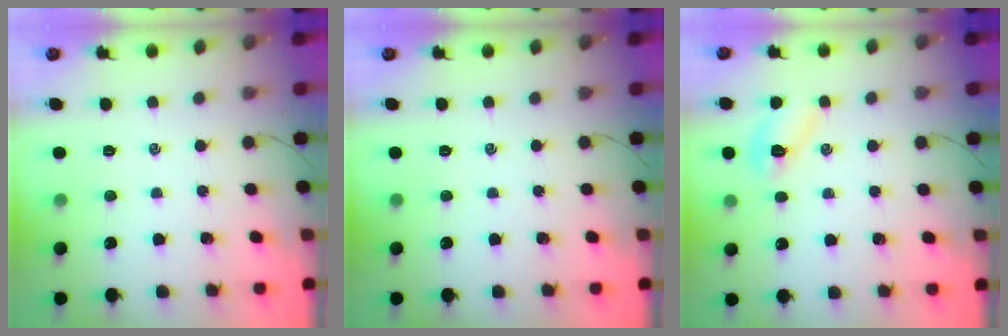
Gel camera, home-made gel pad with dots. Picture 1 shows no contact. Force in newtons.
{"total": 0.0}
{"total": 6.0, "press": 5.9, "slide": 0.8}